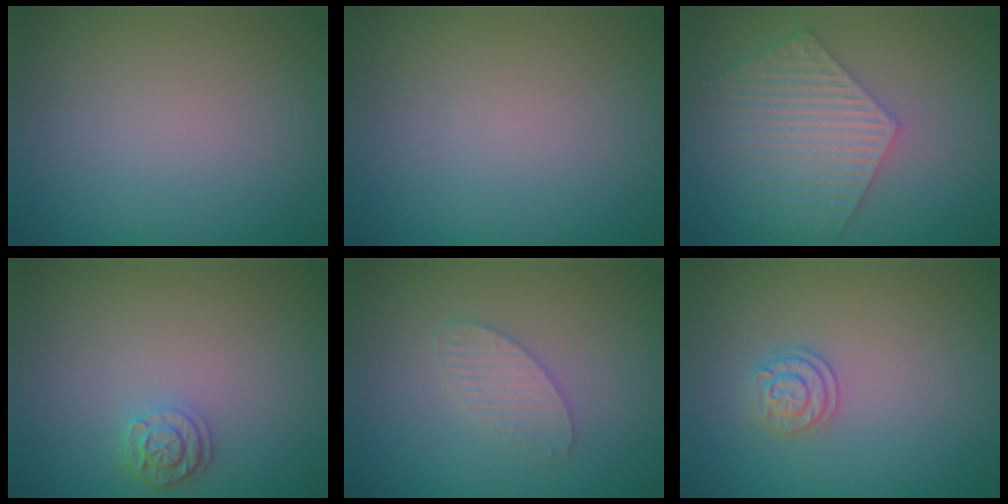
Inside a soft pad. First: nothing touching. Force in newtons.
{"total": 0.0}
{"total": 6.4, "press": 4.9, "slide": 4.2}
{"total": 2.1, "press": 1.8, "slide": 0.9}
{"total": 2.0, "press": 2.0, "slide": 0.1}
{"total": 1.9, "press": 1.8, "slide": 0.5}